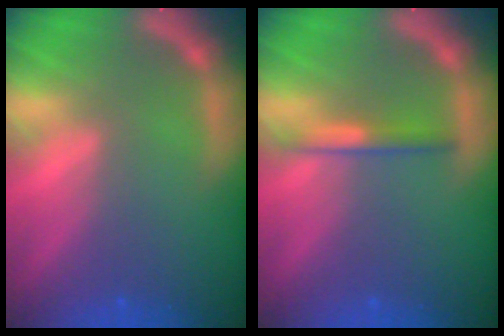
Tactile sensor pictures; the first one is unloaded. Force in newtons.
{"total": 2.0}